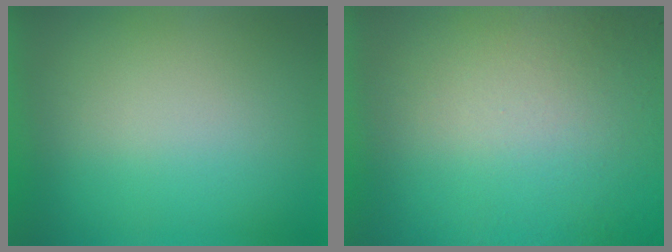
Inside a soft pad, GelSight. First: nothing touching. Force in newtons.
{"total": 9.2}